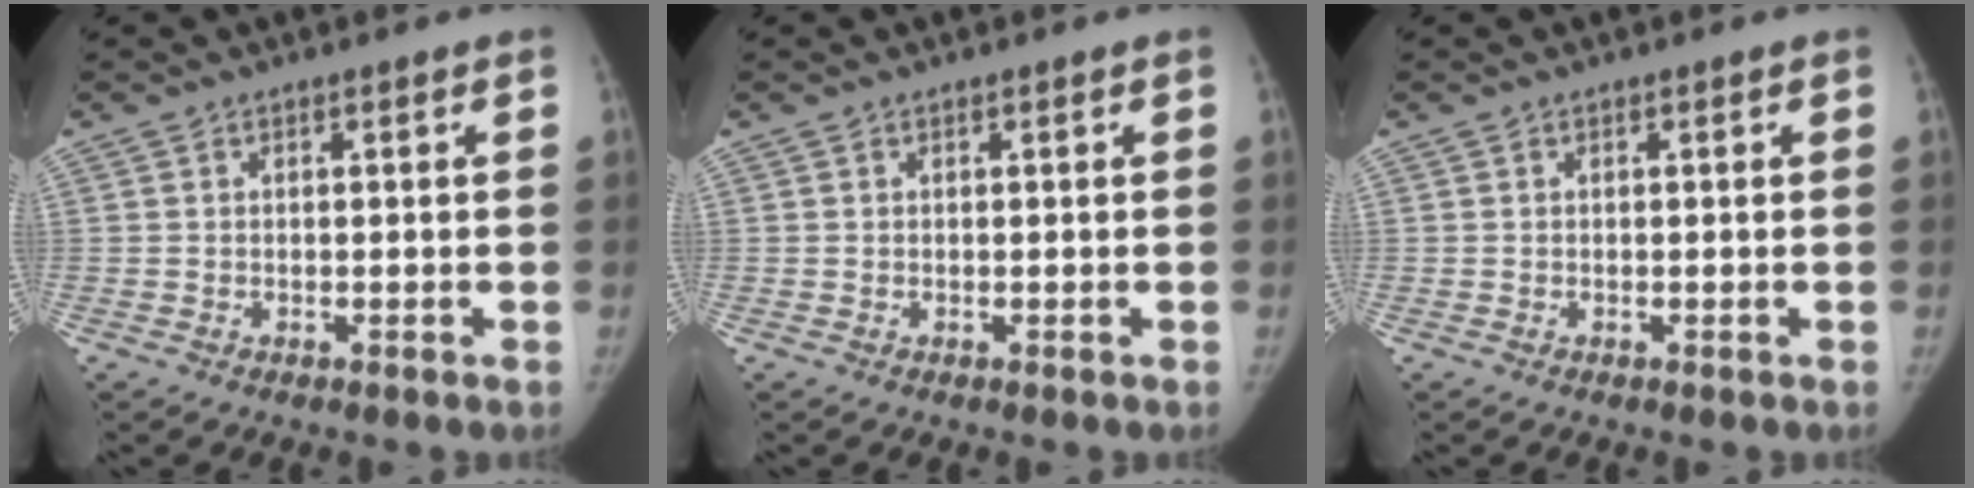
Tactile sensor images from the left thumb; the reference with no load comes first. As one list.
[{"total": 0.0}, {"total": 0.0}]